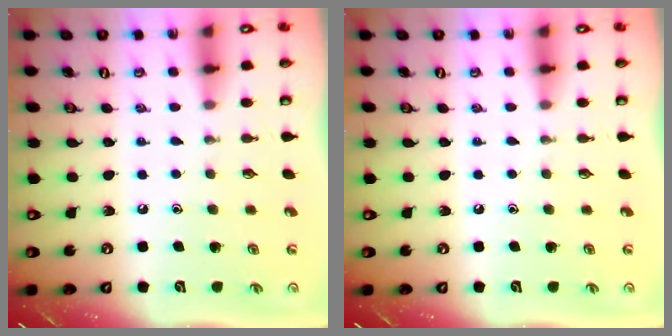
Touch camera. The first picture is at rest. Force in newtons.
{"total": 0.0}